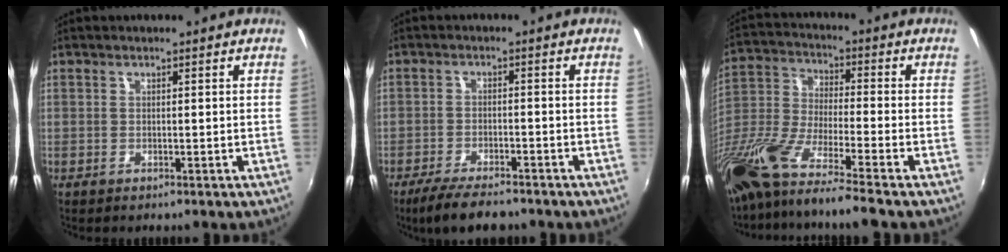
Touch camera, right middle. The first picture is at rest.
{"total": 8.1, "force": [-6.6, 1.7, 4.3], "torque": [-0.103, -0.019, -0.112]}
{"total": 18.9, "force": [-14.3, 0.8, 12.3], "torque": [-0.234, -0.053, -0.274]}